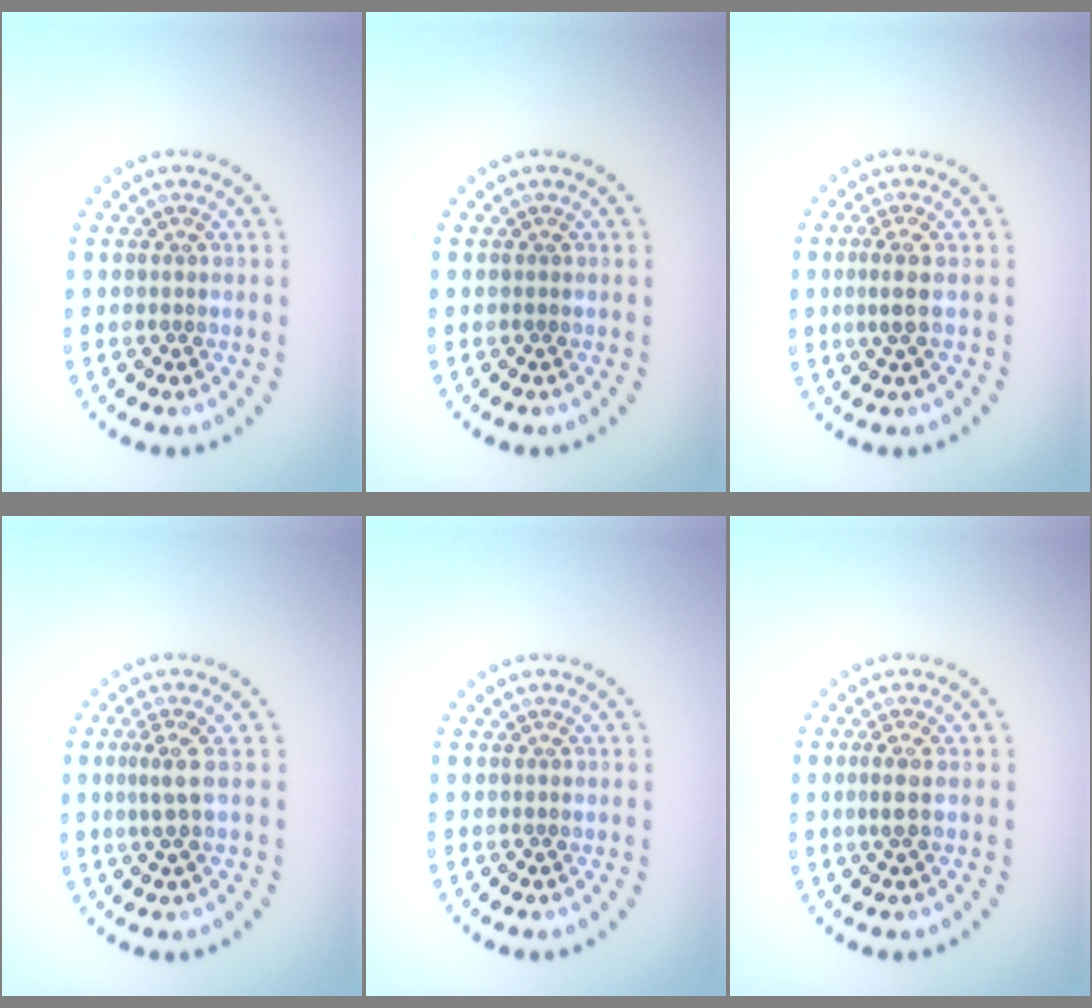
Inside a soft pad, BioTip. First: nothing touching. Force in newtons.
{"total": 0.0}
{"total": 2.0, "press": 1.4, "slide": 1.5}
{"total": 2.1, "press": 1.4, "slide": 1.6}
{"total": 0.0}
{"total": 1.5, "press": 1.2, "slide": 0.9}